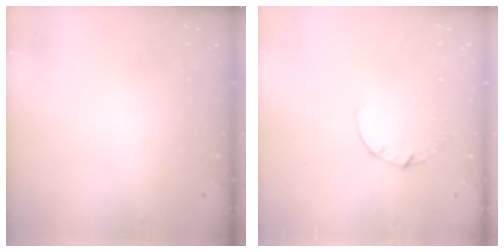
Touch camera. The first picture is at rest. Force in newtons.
{"total": 1.1, "press": 1.1, "slide": 0.1}